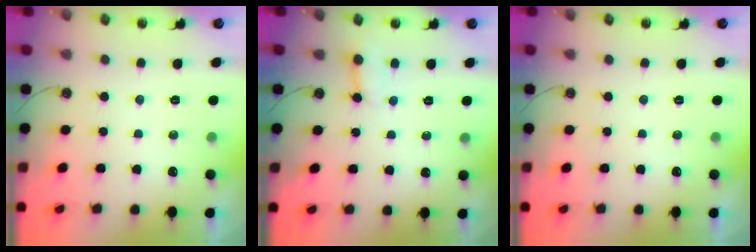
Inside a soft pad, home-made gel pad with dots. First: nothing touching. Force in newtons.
{"total": 3.0, "press": 2.9, "slide": 0.3}
{"total": 0.0}